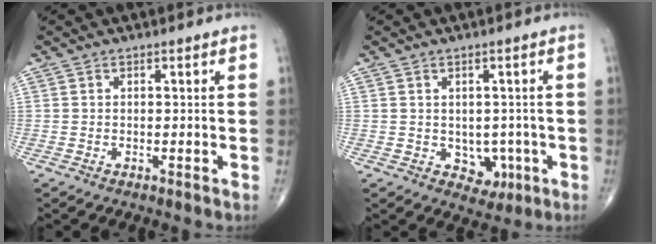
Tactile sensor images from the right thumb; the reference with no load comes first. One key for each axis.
{"total": 4.8, "fx": -0.9, "fy": 3.9, "fz": 2.7, "tx": -0.005, "ty": 0.002, "tz": -0.004}